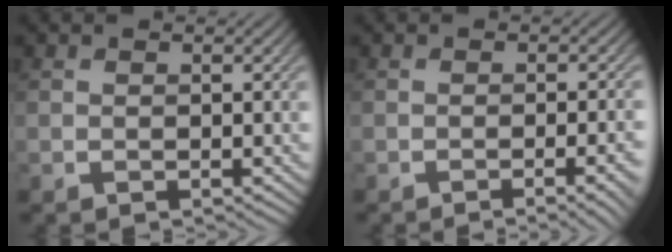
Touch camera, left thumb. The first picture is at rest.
{"total": 4.5, "force": [-1.9, 1.0, 4.0], "torque": [-0.046, 0.004, -0.025]}